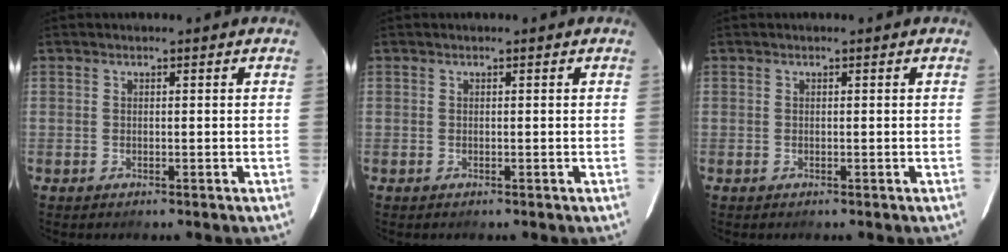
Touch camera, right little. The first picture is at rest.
{"total": 0.0}
{"total": 0.0}